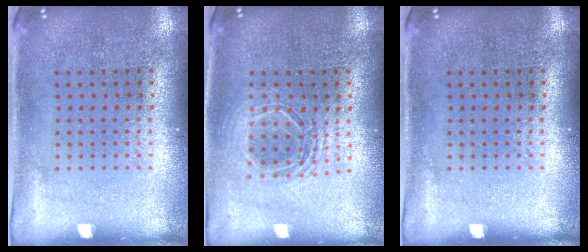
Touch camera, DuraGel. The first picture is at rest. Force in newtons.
{"total": 1.6, "press": 1.4, "slide": 0.8}
{"total": 0.0}